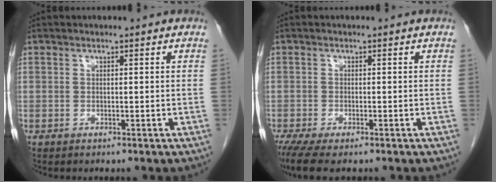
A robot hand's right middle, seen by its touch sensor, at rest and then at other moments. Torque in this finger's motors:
{"motor_torque": [1.02, -0.88, 0.03, 0.05]}